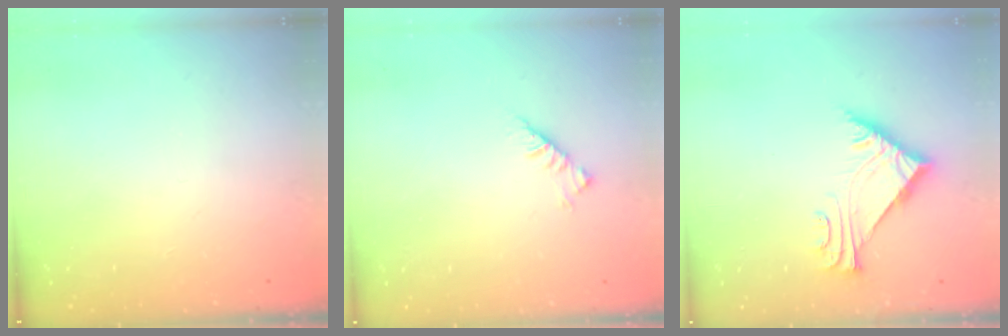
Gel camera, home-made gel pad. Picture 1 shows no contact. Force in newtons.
{"total": 3.0, "press": 2.9, "slide": 0.8}
{"total": 7.0, "press": 7.0, "slide": 0.3}